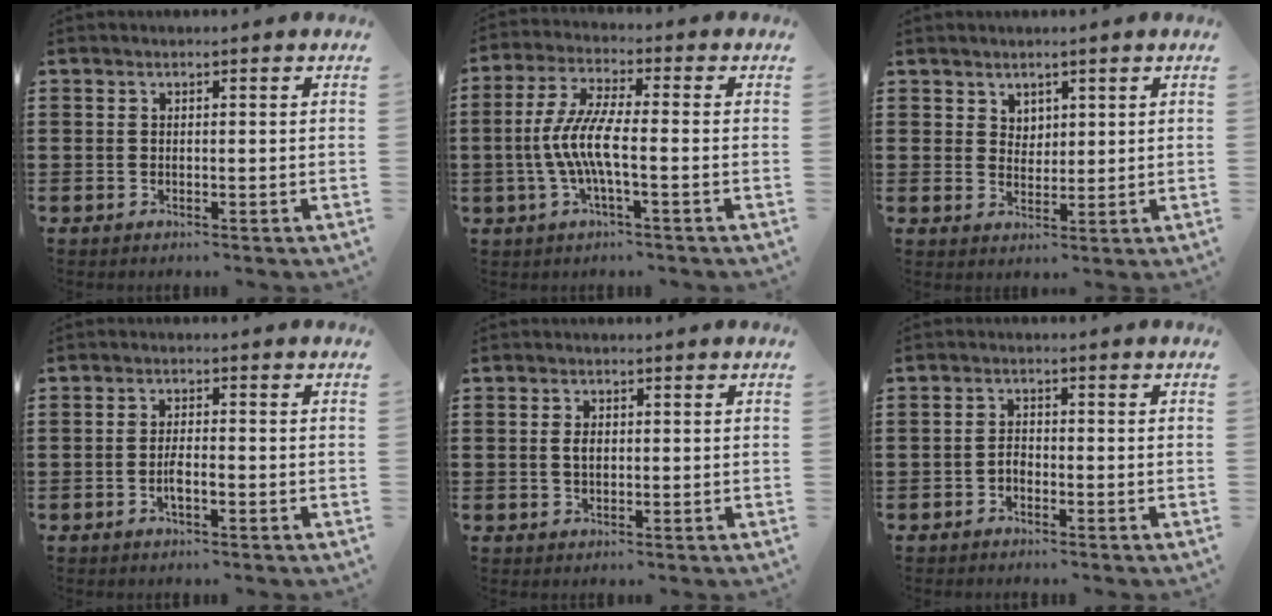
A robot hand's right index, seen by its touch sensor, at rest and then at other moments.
{"total": 7.6, "force": [-1.9, 1.5, 7.2], "torque": [-0.166, -0.014, -0.044]}
{"total": 2.7, "force": [2.0, 1.9, 0.2], "torque": [-0.011, 0.008, 0.038]}
{"total": 2.8, "force": [-1.1, 0.8, 2.4], "torque": [-0.052, -0.001, -0.022]}
{"total": 2.0, "force": [0.2, 1.2, 1.7], "torque": [-0.035, 0.006, 0.003]}
{"total": 1.6, "force": [-1.0, 0.9, 0.9], "torque": [-0.021, 0.003, -0.021]}